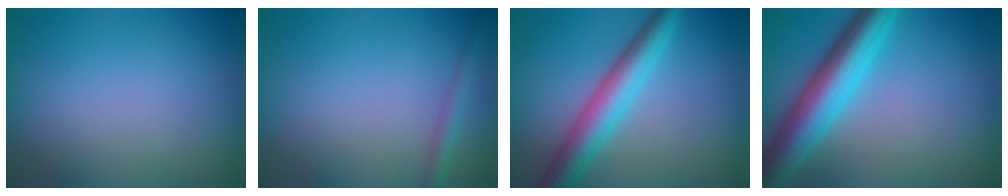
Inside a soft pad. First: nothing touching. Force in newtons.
{"total": 1.6, "press": 1.6, "slide": 0.1}
{"total": 5.2, "press": 5.2, "slide": 0.1}
{"total": 7.5, "press": 7.5, "slide": 0.2}